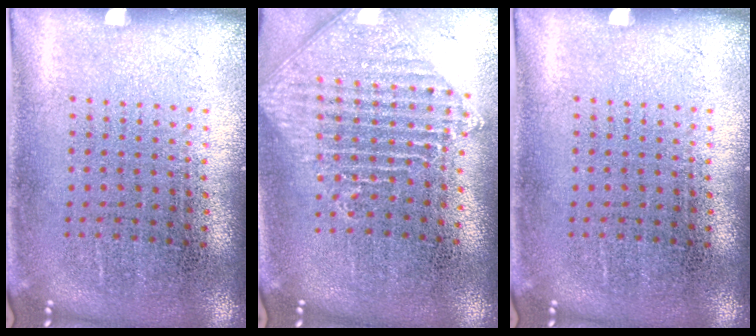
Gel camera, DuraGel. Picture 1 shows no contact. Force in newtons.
{"total": 1.6, "press": 1.4, "slide": 0.8}
{"total": 0.0}